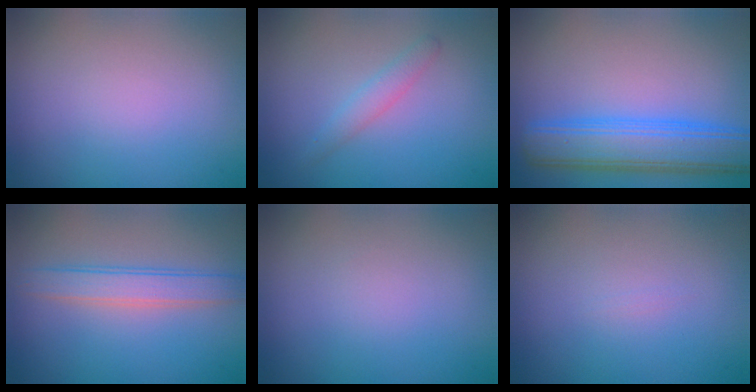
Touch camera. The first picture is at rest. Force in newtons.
{"total": 1.4, "press": 1.4, "slide": 0.0}
{"total": 6.5, "press": 6.5, "slide": 0.2}
{"total": 2.7, "press": 2.7, "slide": 0.0}
{"total": 0.0}
{"total": 0.0}